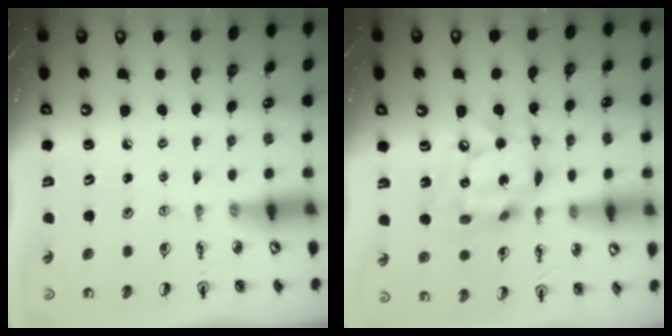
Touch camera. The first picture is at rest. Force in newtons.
{"total": 16.0, "press": 15.9, "slide": 1.5}